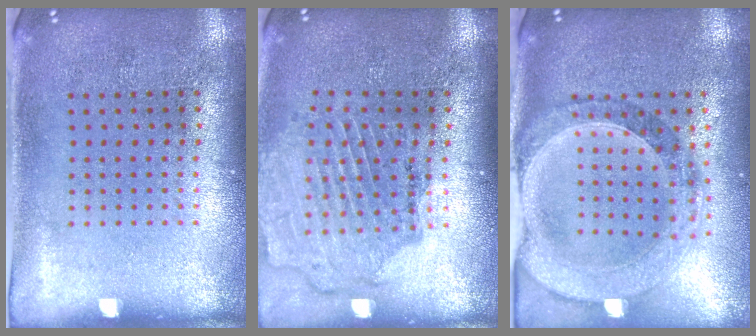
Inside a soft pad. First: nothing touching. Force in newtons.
{"total": 1.6, "press": 1.6, "slide": 0.2}
{"total": 1.5, "press": 1.4, "slide": 0.4}